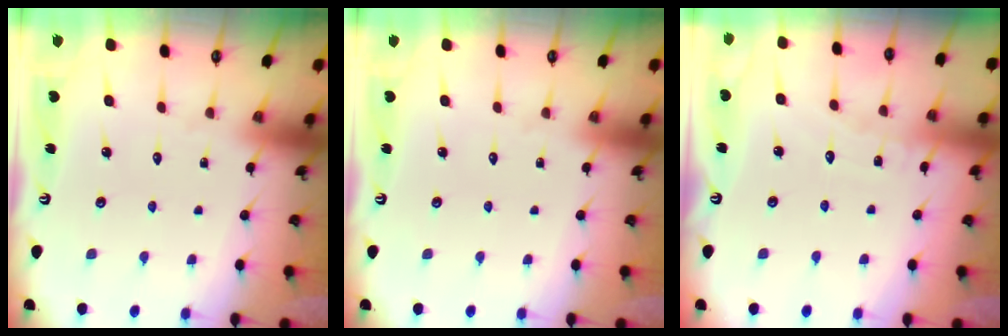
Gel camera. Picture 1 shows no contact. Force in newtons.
{"total": 0.0}
{"total": 6.5, "press": 6.5, "slide": 0.4}